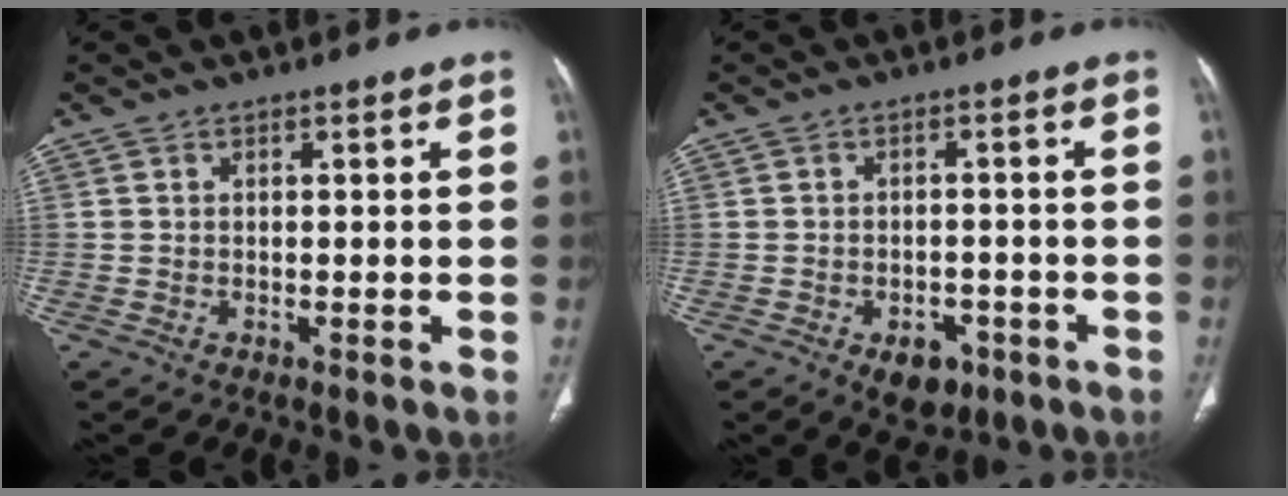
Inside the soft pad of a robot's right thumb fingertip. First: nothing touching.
{"total": 5.6, "force": [-2.9, 3.7, 3.1], "torque": [-0.025, 0.013, -0.033]}